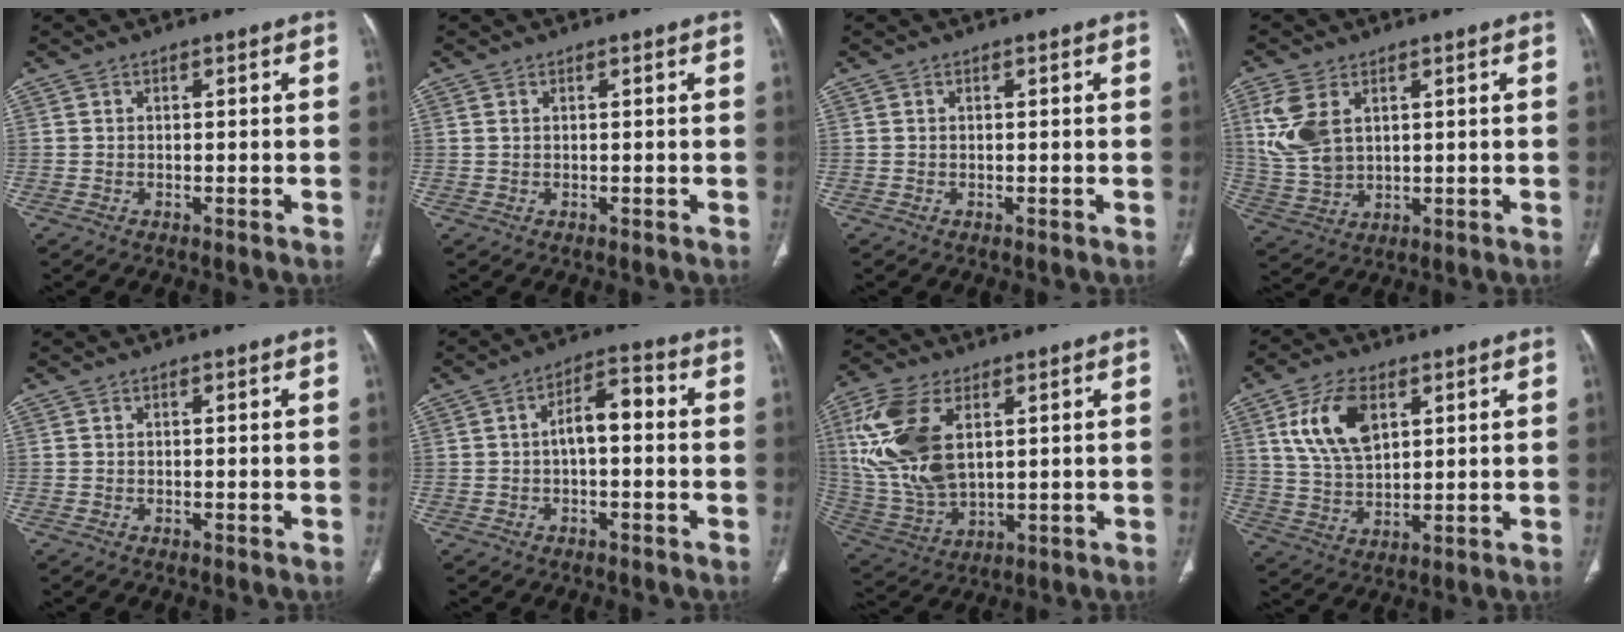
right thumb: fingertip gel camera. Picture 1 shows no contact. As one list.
[{"total": 0.6, "force": [0.3, 0.3, 0.4], "torque": [-0.007, 0.004, 0.006]}, {"total": 0.0}, {"total": 9.8, "force": [3.3, 6.2, 6.9], "torque": [-0.150, -0.007, 0.078]}, {"total": 0.0}, {"total": 6.1, "force": [-0.2, 2.9, 5.4], "torque": [-0.083, 0.031, -0.012]}, {"total": 17.2, "force": [4.6, 9.6, 13.5], "torque": [-0.288, -0.010, 0.098]}, {"total": 11.4, "force": [4.6, 6.3, 8.3], "torque": [-0.149, -0.012, 0.094]}]